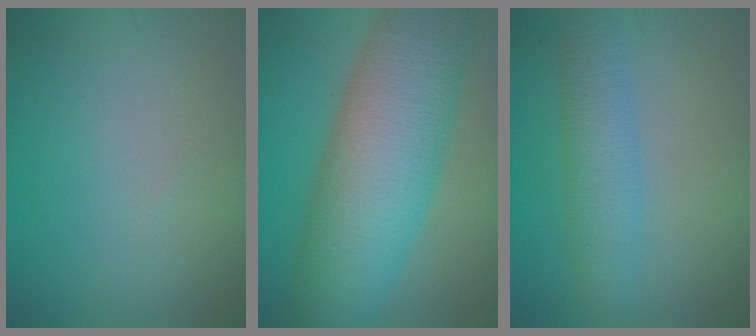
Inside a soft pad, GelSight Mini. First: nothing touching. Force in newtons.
{"total": 12.7, "press": 12.7, "slide": 0.3}
{"total": 3.7, "press": 3.7, "slide": 0.1}